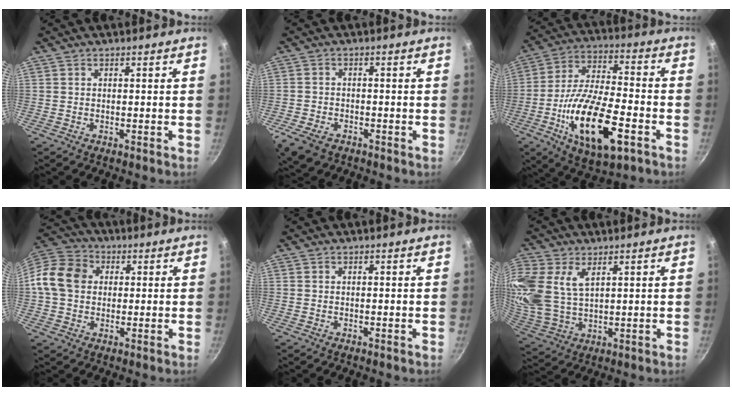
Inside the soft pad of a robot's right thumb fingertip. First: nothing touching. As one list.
[{"total": 6.6, "force": [-3.7, 4.0, 3.7], "torque": [-0.081, 0.006, -0.071]}, {"total": 20.5, "force": [-7.3, 8.2, 17.3], "torque": [-0.309, 0.023, -0.131]}, {"total": 11.2, "force": [1.0, 9.3, 6.2], "torque": [-0.095, 0.020, -0.002]}, {"total": 0.0}, {"total": 15.5, "force": [5.9, 10.0, 10.4], "torque": [-0.245, -0.003, 0.129]}]